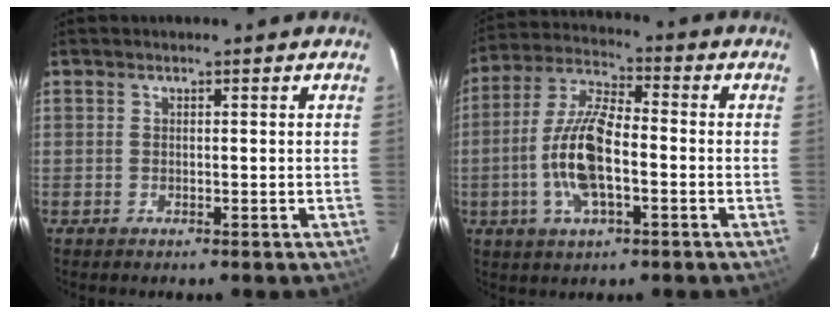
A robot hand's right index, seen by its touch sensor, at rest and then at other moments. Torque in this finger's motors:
{"motor_torque": [2.02, -0.12, 1.05, 0.21]}